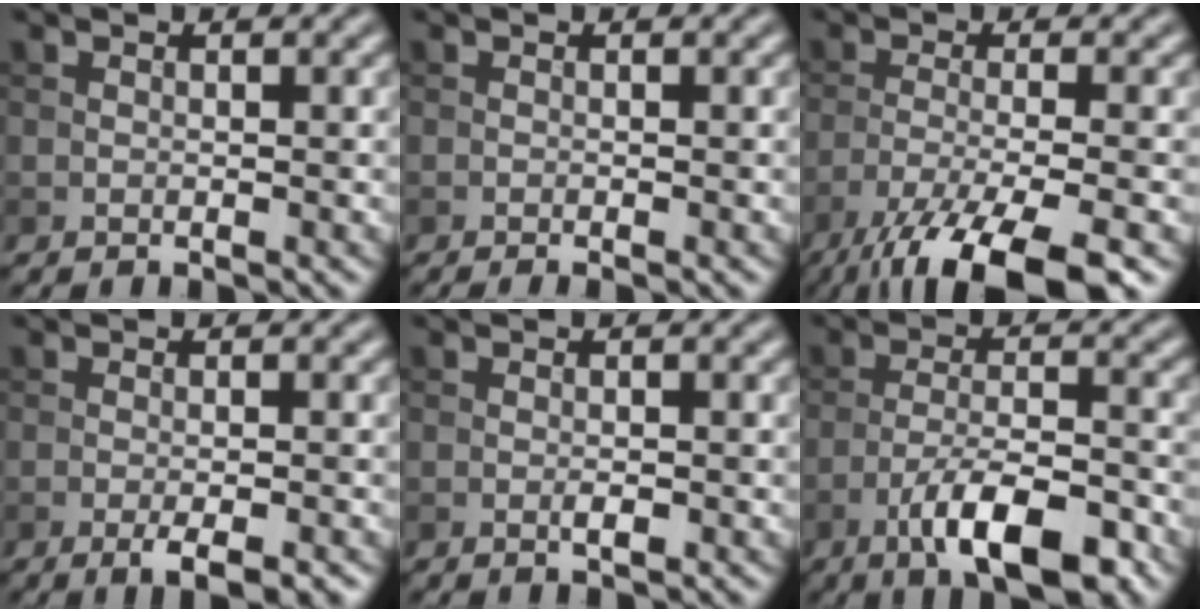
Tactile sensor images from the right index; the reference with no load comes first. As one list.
[{"total": 1.1, "force": [-0.5, 0.3, 0.9], "torque": [-0.010, -0.003, -0.011]}, {"total": 9.8, "force": [-6.3, 2.4, 7.1], "torque": [-0.118, -0.010, -0.119]}, {"total": 2.8, "force": [-1.4, 0.5, 2.4], "torque": [-0.040, -0.003, -0.023]}, {"total": 1.0, "force": [-0.3, 0.3, 0.9], "torque": [-0.017, -0.001, -0.005]}, {"total": 7.7, "force": [-4.4, 2.2, 5.9], "torque": [-0.101, 0.004, -0.076]}]